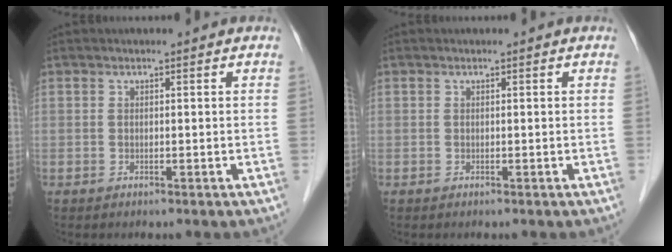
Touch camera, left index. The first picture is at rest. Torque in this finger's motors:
{"motor_torque": [-0.05, 0.07, -0.03, 0.00]}